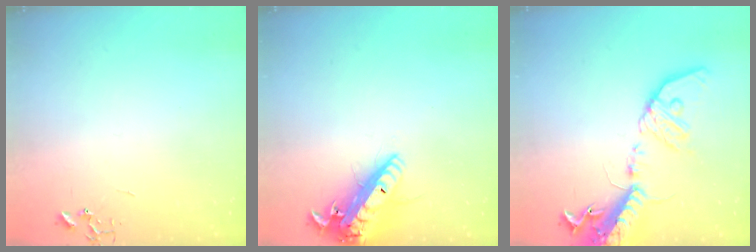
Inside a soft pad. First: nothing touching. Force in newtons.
{"total": 17.1, "press": 16.8, "slide": 3.3}
{"total": 20.9, "press": 20.4, "slide": 4.4}